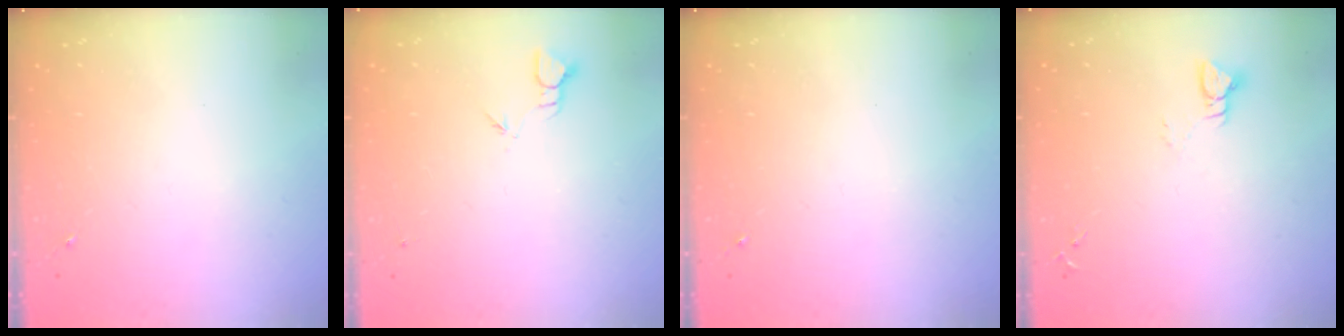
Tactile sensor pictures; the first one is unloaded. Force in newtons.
{"total": 2.3, "press": 2.3, "slide": 0.1}
{"total": 0.0}
{"total": 3.0, "press": 3.0, "slide": 0.3}